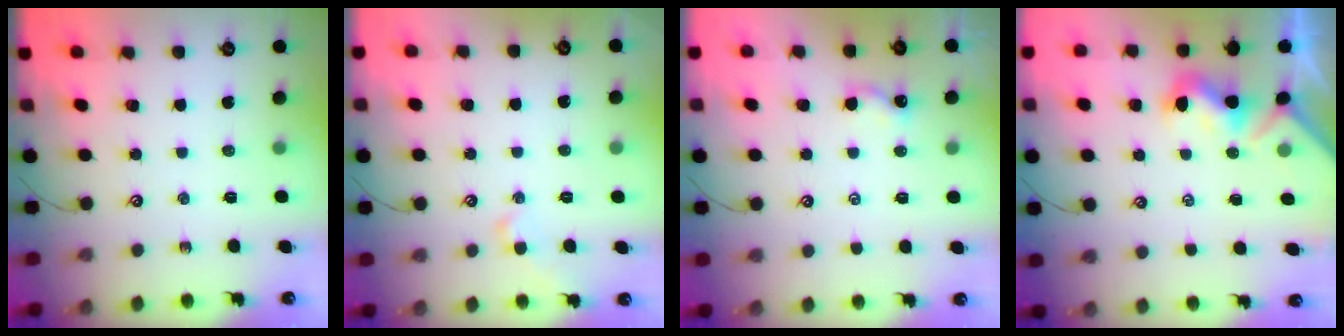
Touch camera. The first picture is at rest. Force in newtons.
{"total": 1.3, "press": 1.0, "slide": 0.8}
{"total": 1.4, "press": 1.4, "slide": 0.2}
{"total": 0.8, "press": 0.5, "slide": 0.6}